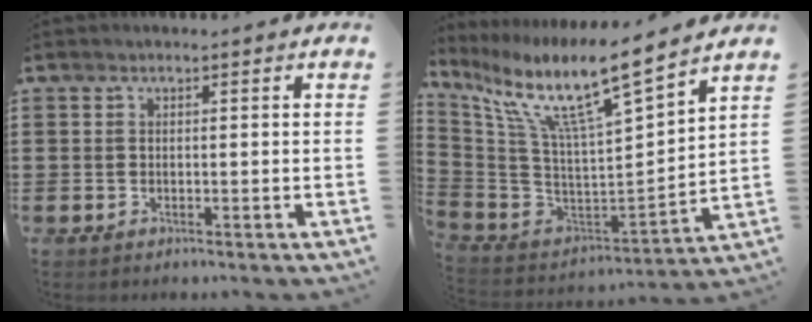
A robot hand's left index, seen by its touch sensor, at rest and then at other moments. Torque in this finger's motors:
{"motor_torque": [2.14, 0.00, 0.90, 0.21]}